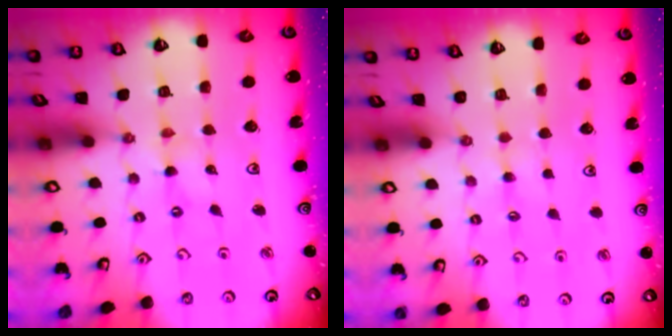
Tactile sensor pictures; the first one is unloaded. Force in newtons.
{"total": 2.4, "press": 2.4, "slide": 0.4}